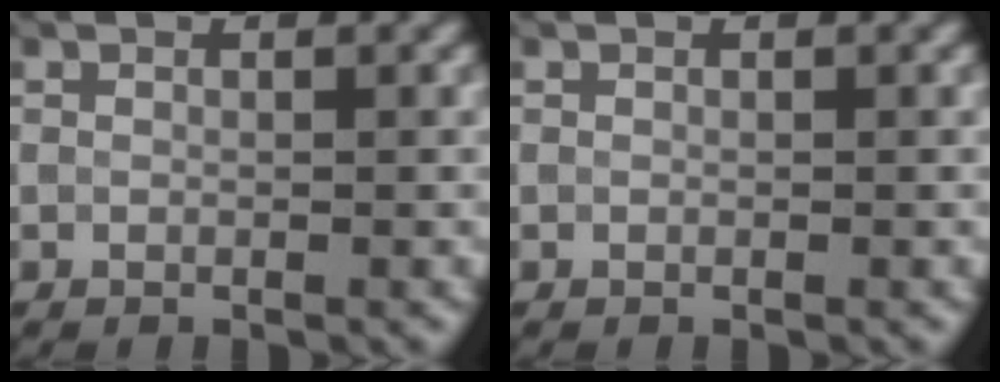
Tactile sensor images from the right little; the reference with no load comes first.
{"total": 0.0}